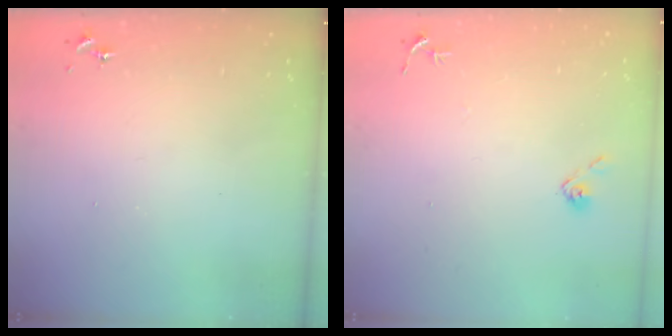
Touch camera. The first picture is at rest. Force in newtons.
{"total": 5.6, "press": 5.6, "slide": 0.5}